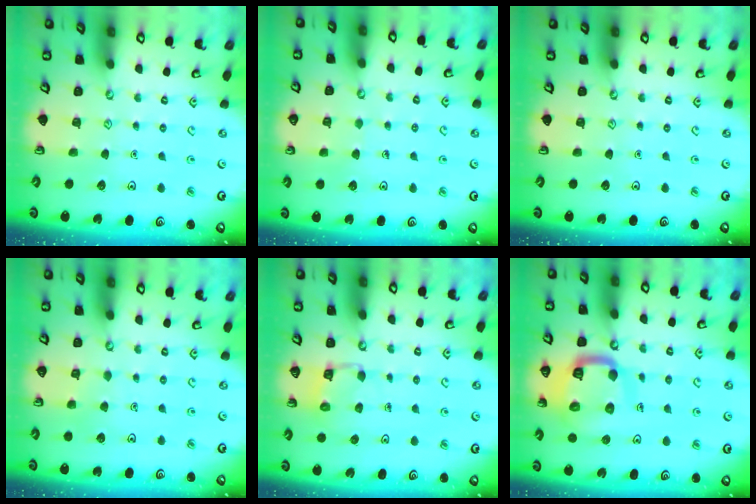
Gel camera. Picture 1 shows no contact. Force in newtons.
{"total": 2.9, "press": 2.9, "slide": 0.2}
{"total": 0.0}
{"total": 3.4, "press": 3.4, "slide": 0.3}
{"total": 4.3, "press": 4.3, "slide": 0.3}
{"total": 13.5, "press": 13.4, "slide": 1.5}